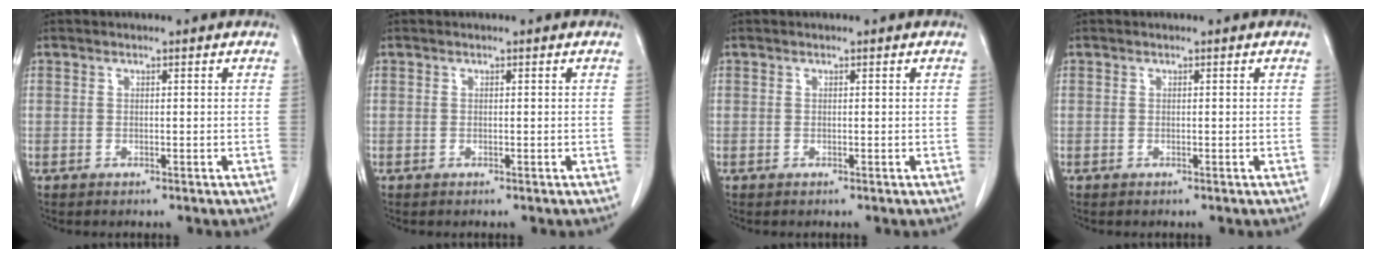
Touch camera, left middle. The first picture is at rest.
{"total": 0.0}
{"total": 0.0}
{"total": 0.0}